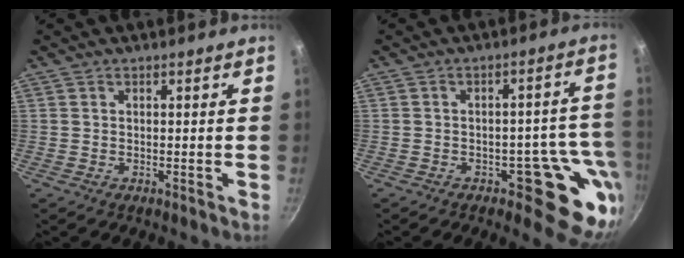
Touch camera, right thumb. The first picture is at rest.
{"total": 11.9, "force": [-5.4, 6.3, 8.5], "torque": [-0.020, 0.043, -0.060]}